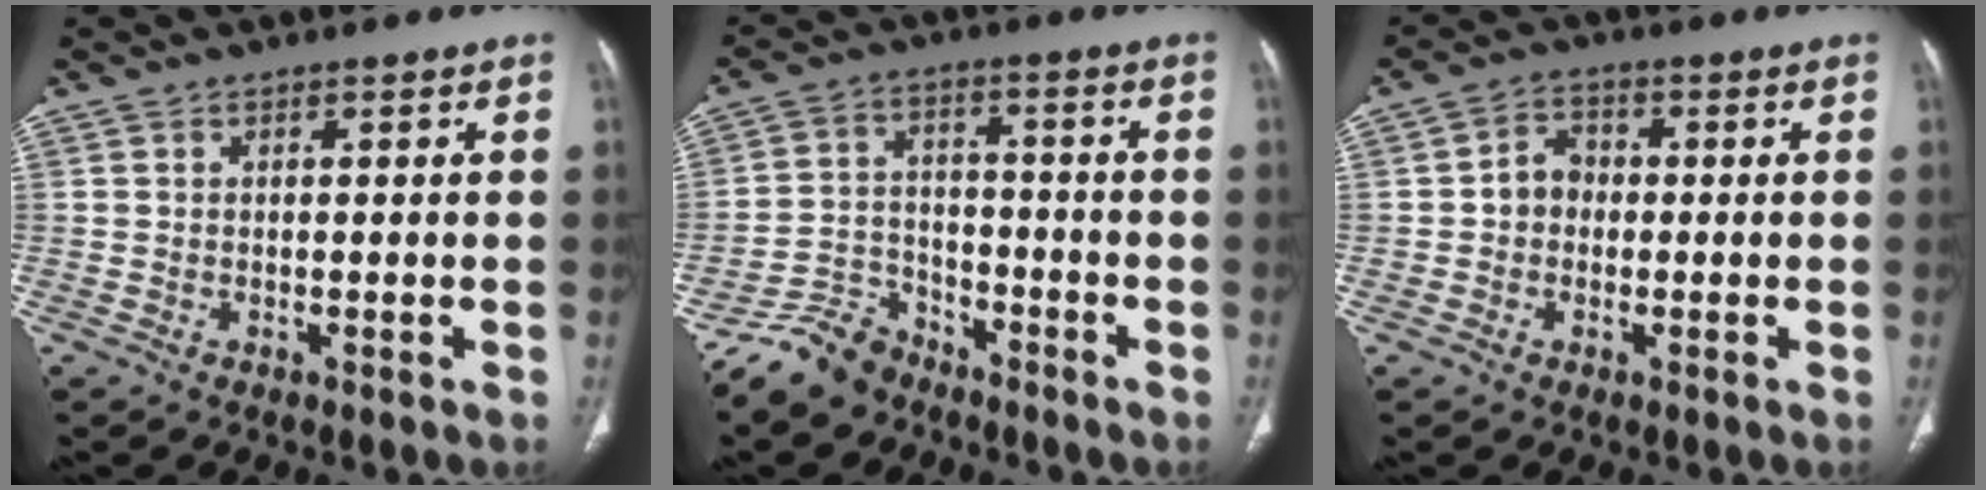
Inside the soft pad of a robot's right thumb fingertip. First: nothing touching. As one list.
[{"total": 8.0, "force": [-6.6, 4.3, 1.5], "torque": [-0.018, 0.042, -0.134]}, {"total": 4.4, "force": [-0.4, 3.8, 2.2], "torque": [-0.018, 0.017, -0.015]}]